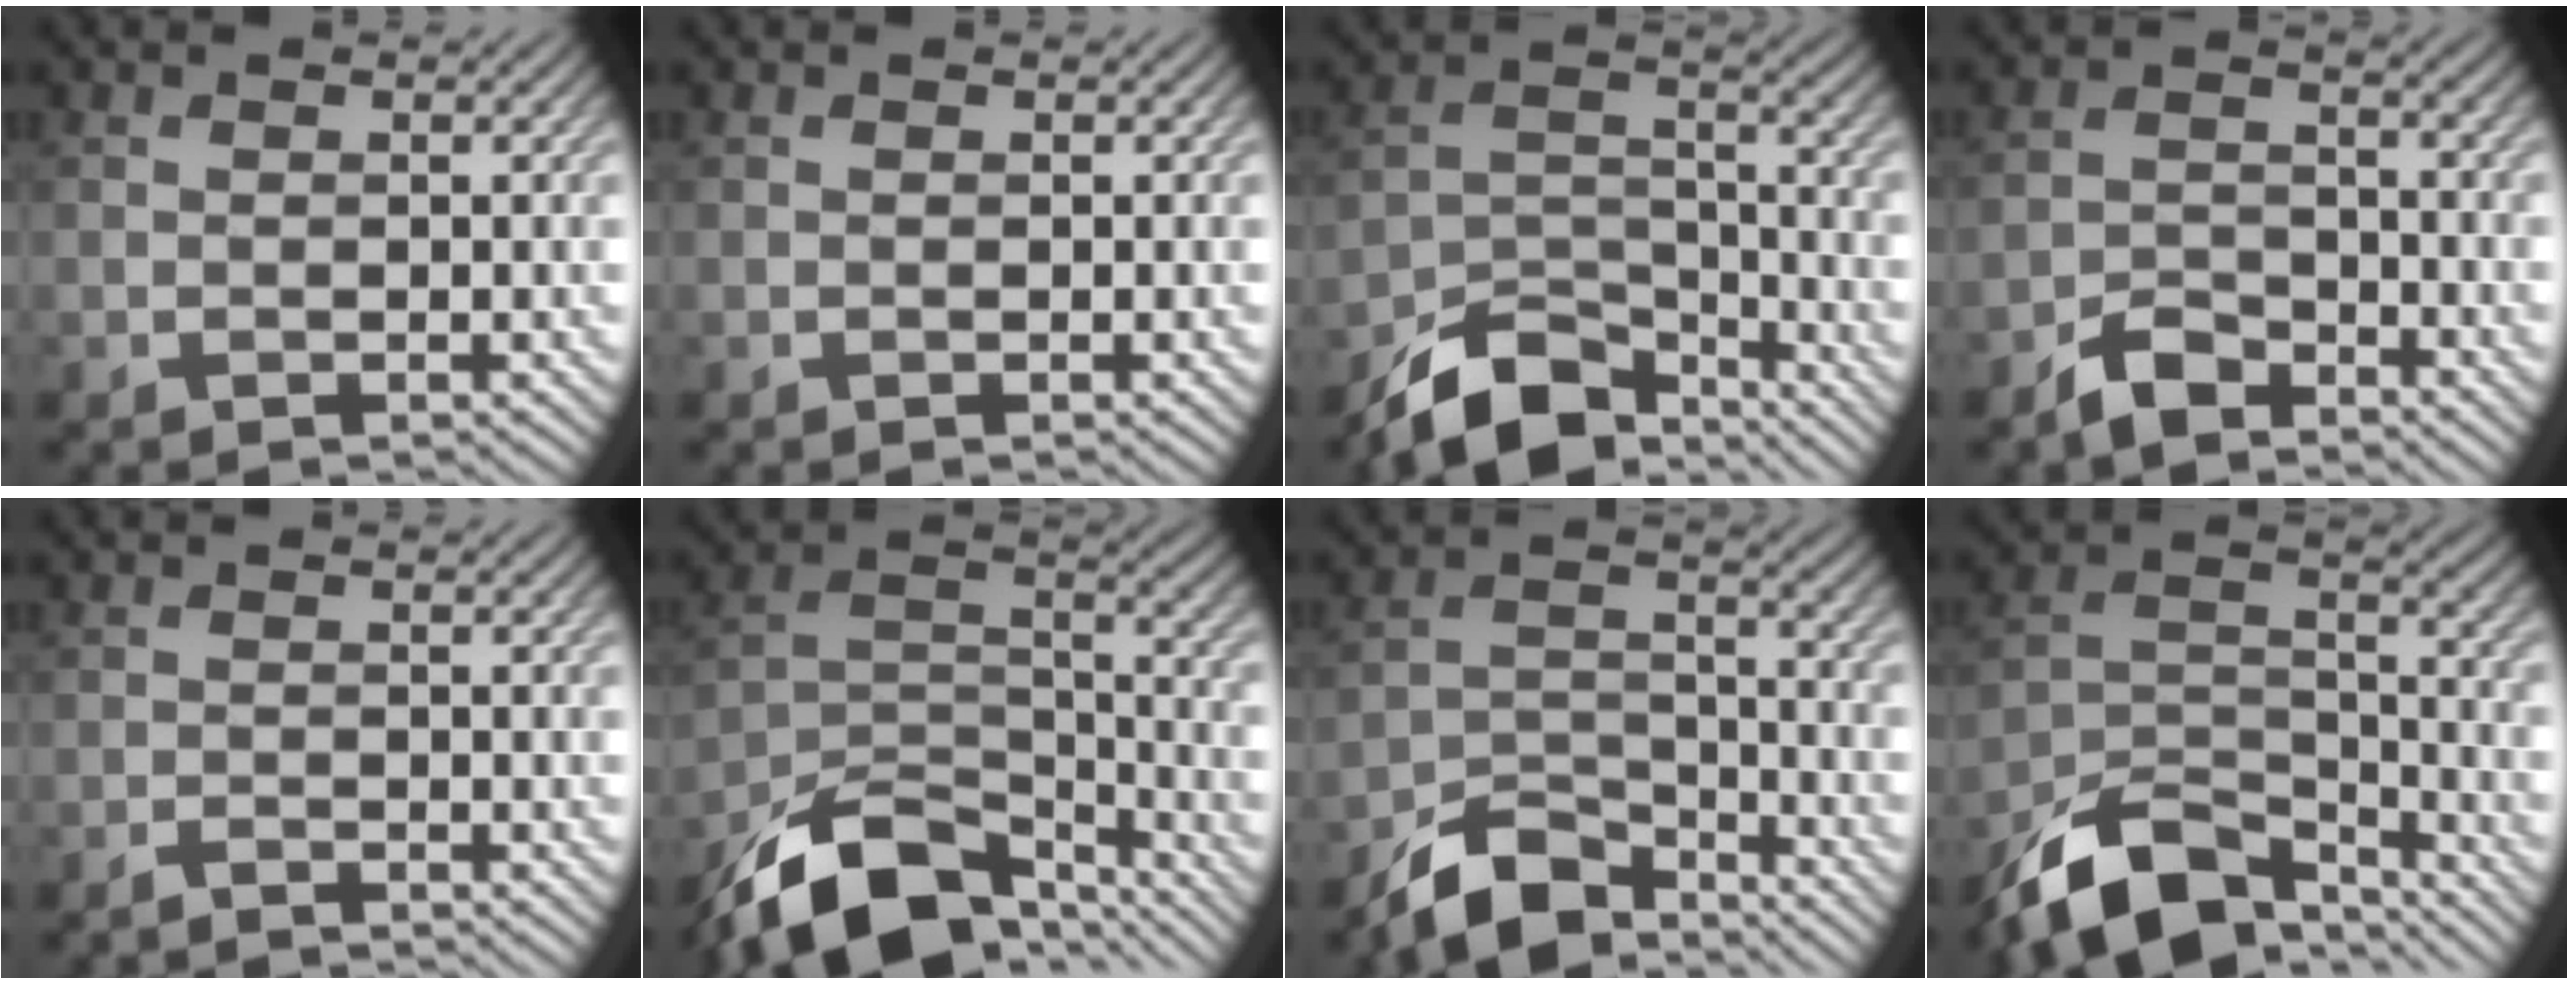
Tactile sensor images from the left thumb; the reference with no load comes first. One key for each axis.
{"total": 0.0}
{"total": 10.5, "fx": -8.5, "fy": 4.0, "fz": 4.7, "tx": -0.083, "ty": -0.006, "tz": -0.160}
{"total": 4.3, "fx": -3.6, "fy": 1.6, "fz": 1.7, "tx": -0.033, "ty": 0.002, "tz": -0.080}
{"total": 1.3, "fx": -1.2, "fy": 0.2, "fz": 0.5, "tx": -0.010, "ty": 0.000, "tz": -0.025}
{"total": 14.3, "fx": -10.7, "fy": 6.1, "fz": 7.3, "tx": -0.147, "ty": -0.010, "tz": -0.195}
{"total": 8.1, "fx": -6.8, "fy": 3.0, "fz": 3.3, "tx": -0.063, "ty": -0.002, "tz": -0.138}
{"total": 13.0, "fx": -10.1, "fy": 5.1, "fz": 6.3, "tx": -0.123, "ty": -0.008, "tz": -0.187}